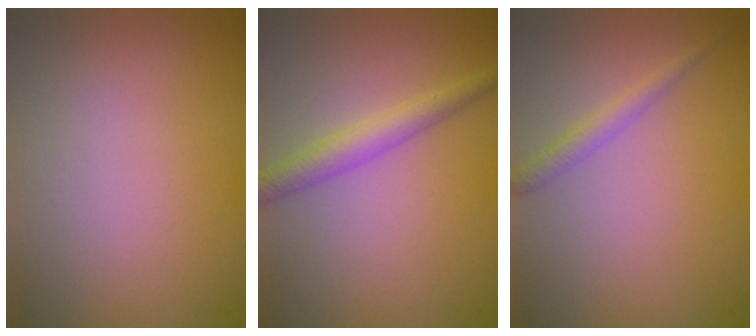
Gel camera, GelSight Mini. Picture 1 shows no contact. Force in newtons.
{"total": 2.8, "press": 2.8, "slide": 0.0}
{"total": 1.4, "press": 1.4, "slide": 0.0}